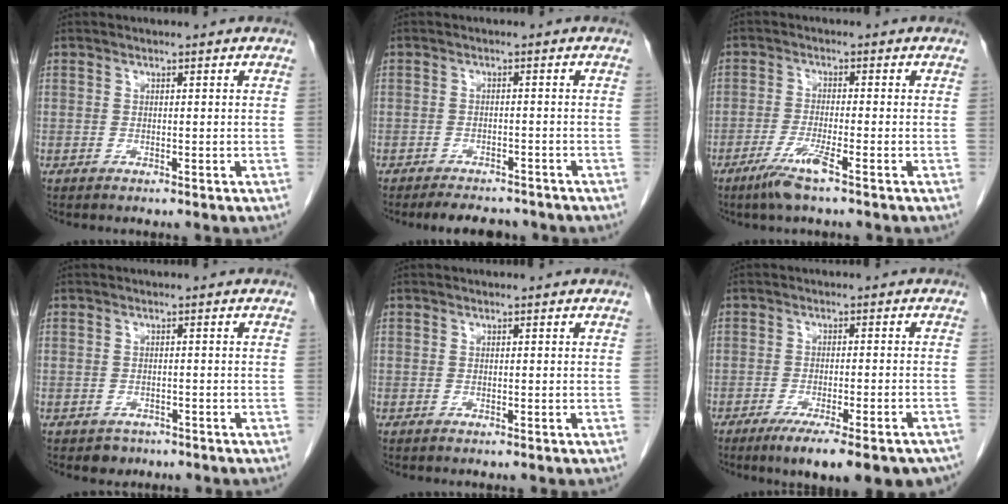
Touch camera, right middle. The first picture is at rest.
{"total": 6.2, "force": [-5.6, 1.9, 1.8], "torque": [-0.026, -0.006, -0.074]}
{"total": 4.7, "force": [-3.0, -0.4, 3.7], "torque": [-0.076, -0.011, -0.062]}
{"total": 1.8, "force": [-1.3, 1.3, 0.1], "torque": [-0.009, 0.003, -0.016]}
{"total": 0.0}
{"total": 15.7, "force": [-12.5, 2.7, 9.1], "torque": [-0.081, -0.007, -0.163]}